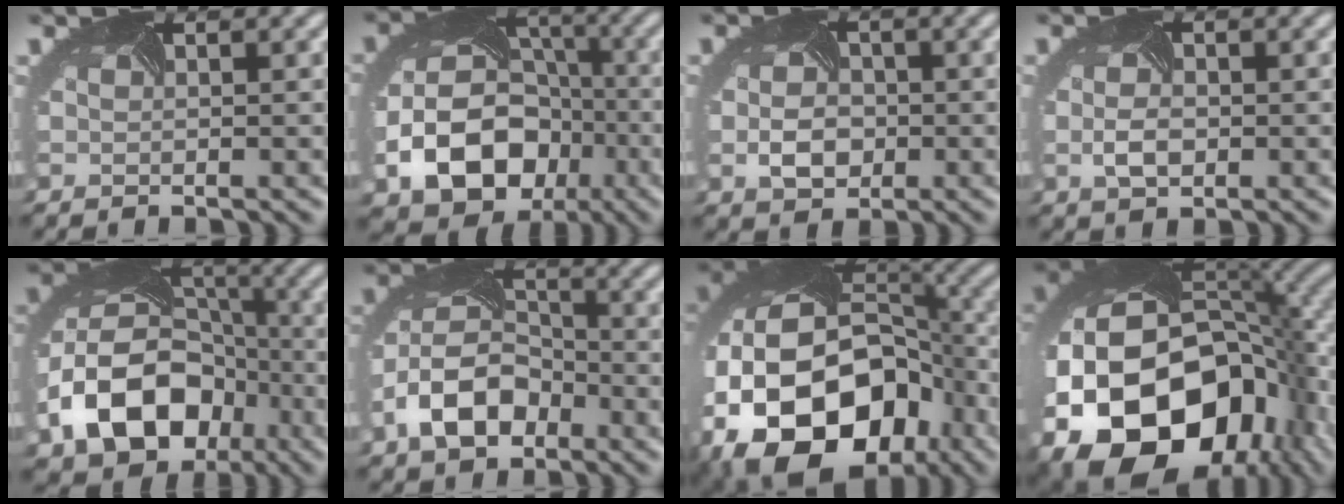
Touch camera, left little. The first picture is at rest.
{"total": 10.7, "force": [-3.9, 7.9, 6.0], "torque": [-0.114, -0.029, -0.057]}
{"total": 3.5, "force": [-0.7, 2.7, 2.2], "torque": [-0.045, -0.006, -0.015]}
{"total": 2.0, "force": [-0.5, 1.3, 1.4], "torque": [-0.036, -0.006, -0.008]}
{"total": 11.8, "force": [-4.9, 8.5, 6.5], "torque": [-0.135, -0.021, -0.081]}
{"total": 6.5, "force": [-3.3, 4.2, 3.7], "torque": [-0.078, -0.005, -0.065]}
{"total": 18.3, "force": [-7.1, 12.8, 11.0], "torque": [-0.217, -0.020, -0.116]}
{"total": 20.6, "force": [-6.7, 14.4, 13.1], "torque": [-0.277, -0.060, -0.085]}